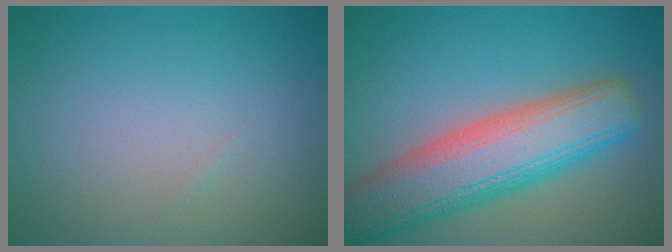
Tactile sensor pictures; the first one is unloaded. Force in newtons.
{"total": 9.9, "press": 9.9, "slide": 0.5}